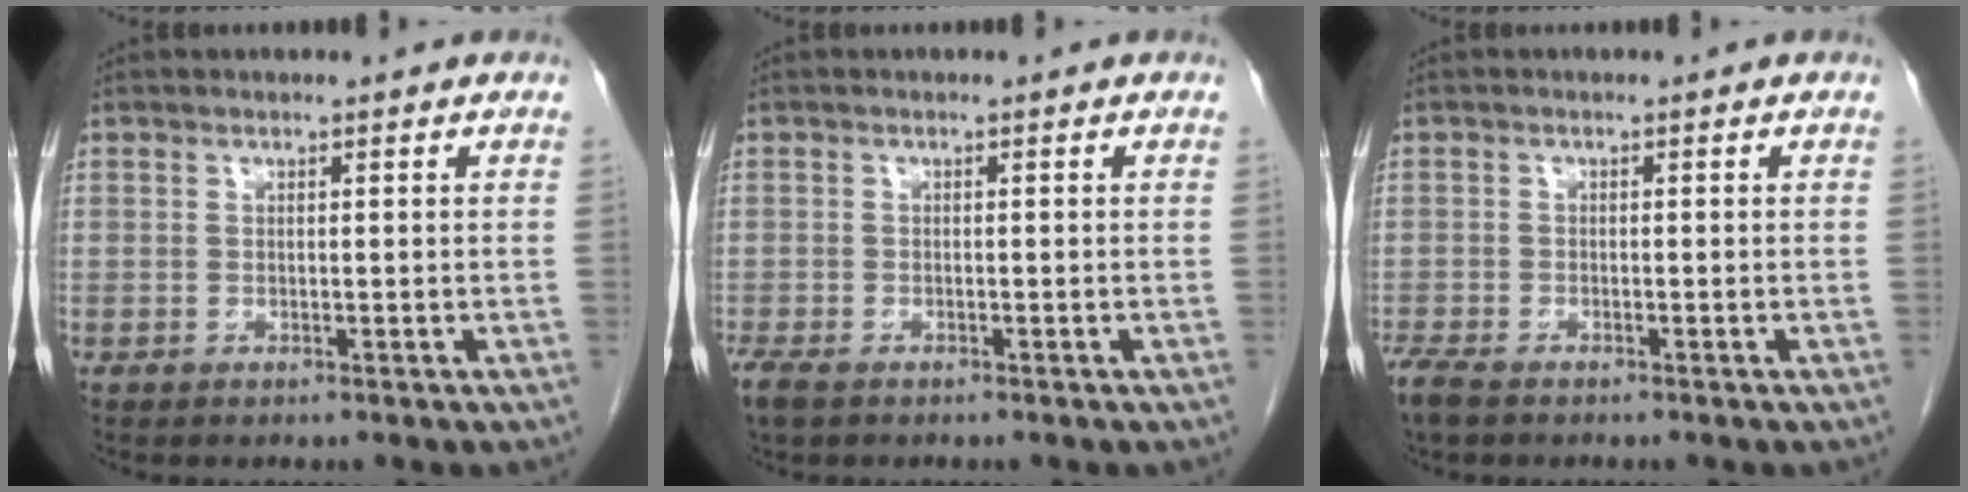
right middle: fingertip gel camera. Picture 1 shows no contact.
{"total": 3.5, "force": [-2.5, 1.4, 1.9], "torque": [-0.049, -0.012, -0.041]}
{"total": 3.8, "force": [-3.0, 1.1, 2.0], "torque": [-0.048, -0.012, -0.053]}